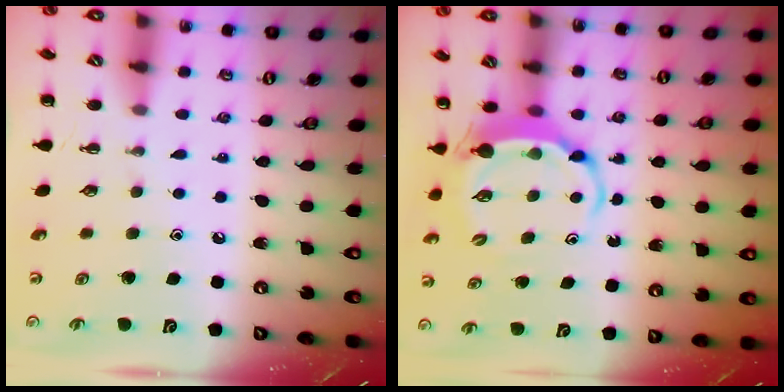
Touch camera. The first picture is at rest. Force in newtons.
{"total": 6.0, "press": 5.9, "slide": 0.9}